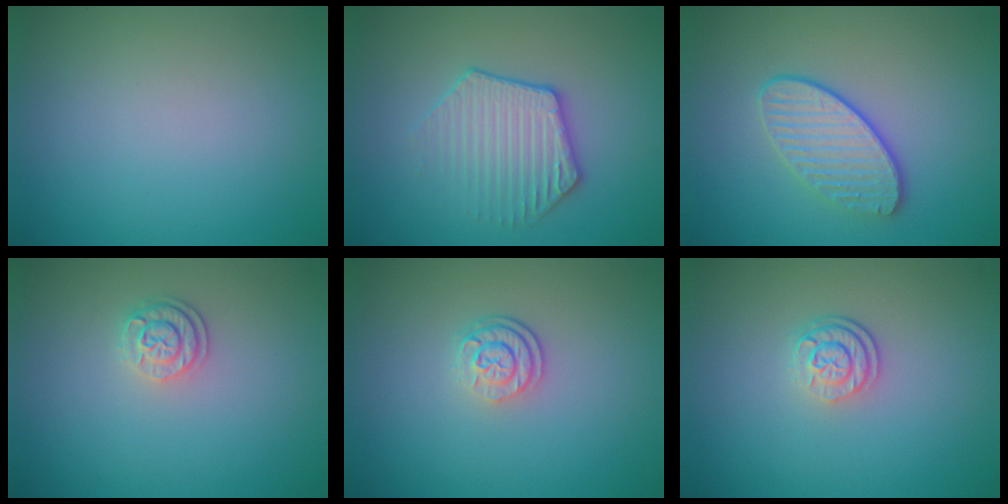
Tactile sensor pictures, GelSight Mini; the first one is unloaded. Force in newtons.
{"total": 3.4, "press": 3.1, "slide": 1.4}
{"total": 3.4, "press": 3.1, "slide": 1.4}
{"total": 2.1, "press": 1.8, "slide": 1.2}
{"total": 2.7, "press": 2.0, "slide": 1.8}
{"total": 2.7, "press": 2.0, "slide": 1.8}